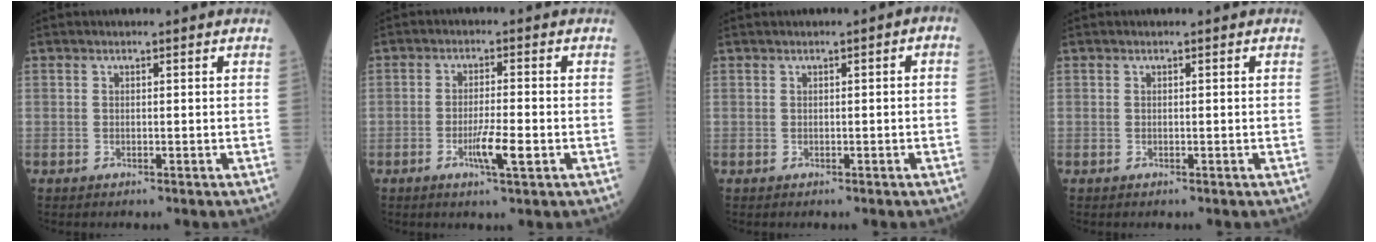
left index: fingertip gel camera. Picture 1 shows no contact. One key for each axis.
{"total": 4.7, "fx": -1.9, "fy": 0.2, "fz": 4.3, "tx": -0.080, "ty": -0.008, "tz": -0.034}
{"total": 1.2, "fx": 0.1, "fy": 0.4, "fz": 1.1, "tx": -0.015, "ty": 0.011, "tz": 0.002}
{"total": 0.0}